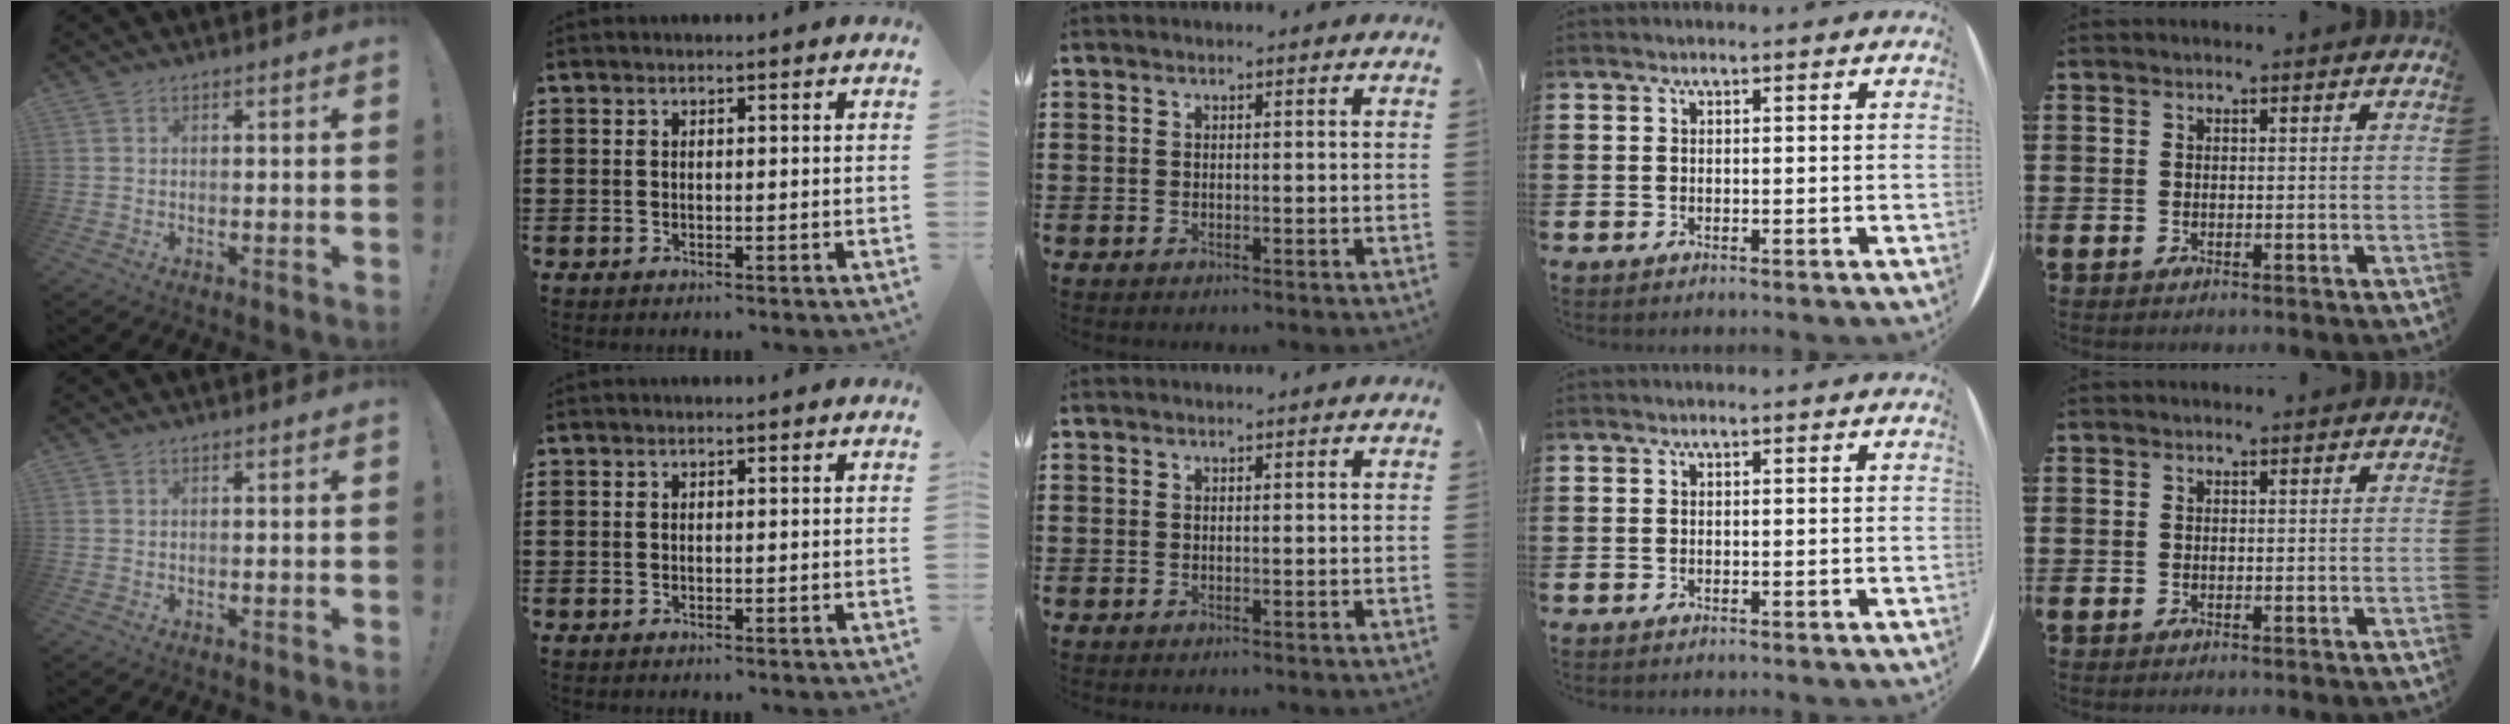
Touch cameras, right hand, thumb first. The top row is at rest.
{}